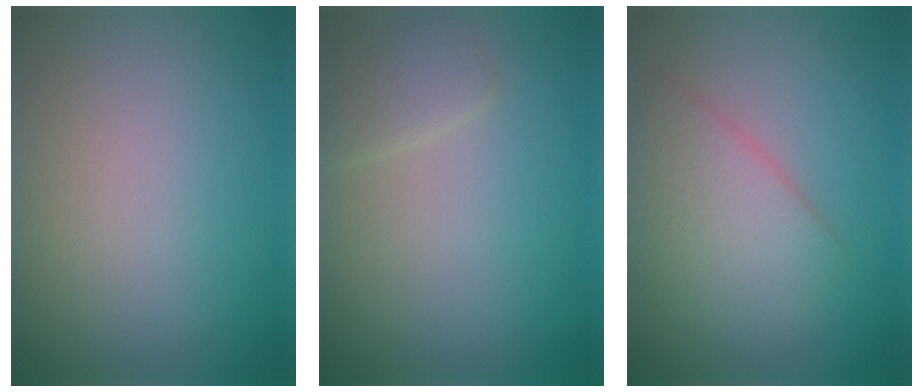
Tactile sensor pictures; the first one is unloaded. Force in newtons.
{"total": 1.7, "press": 1.7, "slide": 0.0}
{"total": 4.1, "press": 4.1, "slide": 0.1}